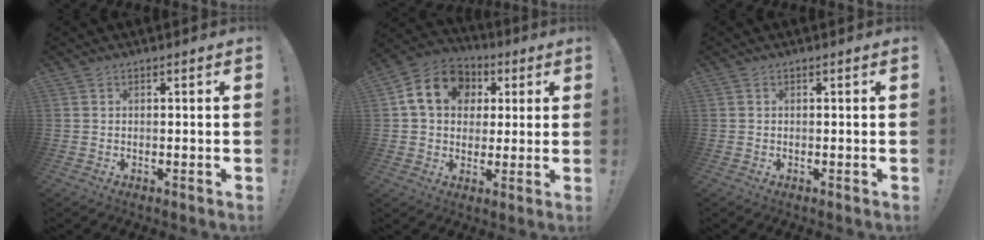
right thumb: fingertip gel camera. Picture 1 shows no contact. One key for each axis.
{"total": 14.9, "fx": 4.4, "fy": 11.8, "fz": 7.9, "tx": -0.114, "ty": -0.002, "tz": 0.089}
{"total": 0.0}